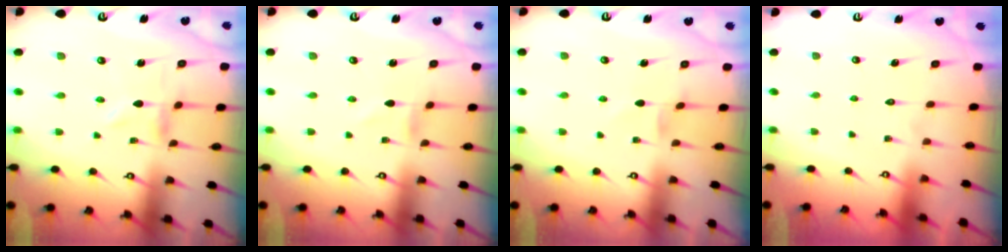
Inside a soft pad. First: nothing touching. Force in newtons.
{"total": 1.0, "press": 1.0, "slide": 0.1}
{"total": 1.8, "press": 1.7, "slide": 0.3}
{"total": 1.7, "press": 1.7, "slide": 0.1}